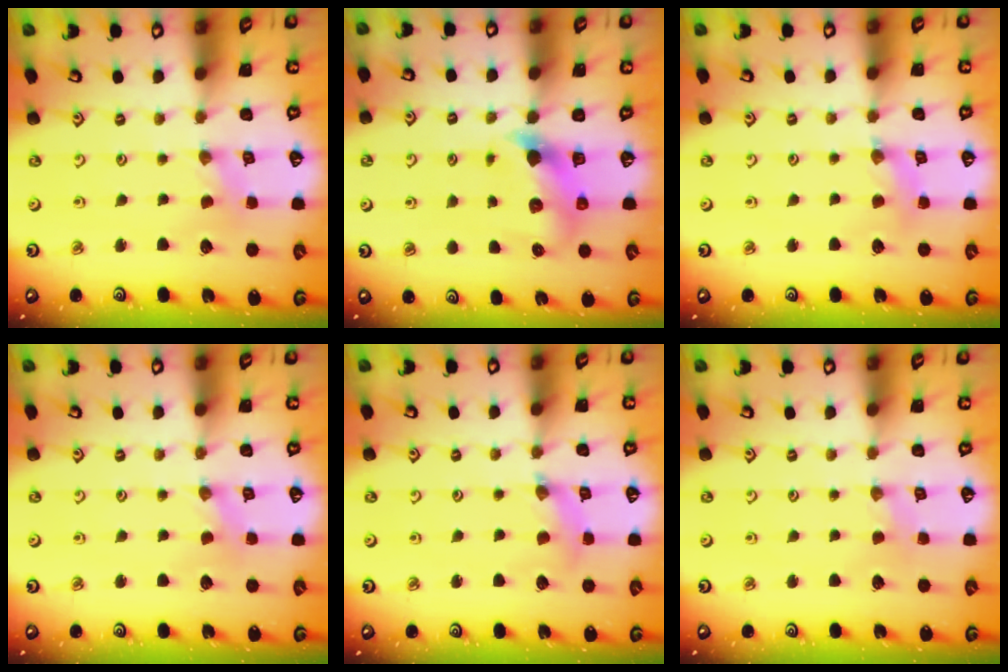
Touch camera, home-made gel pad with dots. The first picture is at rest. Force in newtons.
{"total": 5.8, "press": 5.8, "slide": 0.2}
{"total": 3.5, "press": 3.5, "slide": 0.3}
{"total": 0.0}
{"total": 2.8, "press": 2.8, "slide": 0.4}
{"total": 1.0, "press": 1.0, "slide": 0.2}